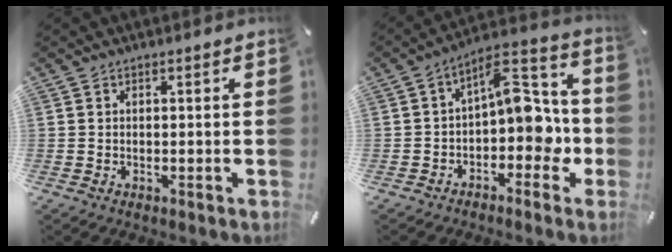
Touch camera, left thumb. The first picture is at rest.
{"total": 11.3, "force": [1.0, 7.2, 8.7], "torque": [-0.093, -0.019, 0.019]}